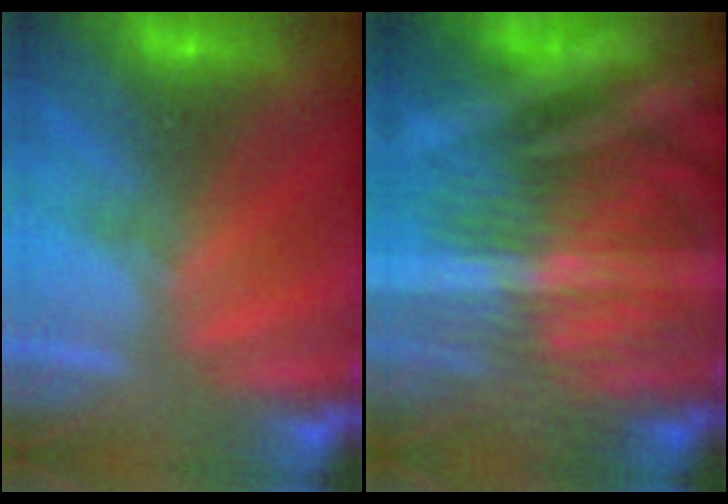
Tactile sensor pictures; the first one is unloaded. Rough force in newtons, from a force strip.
{"total": 8.7}